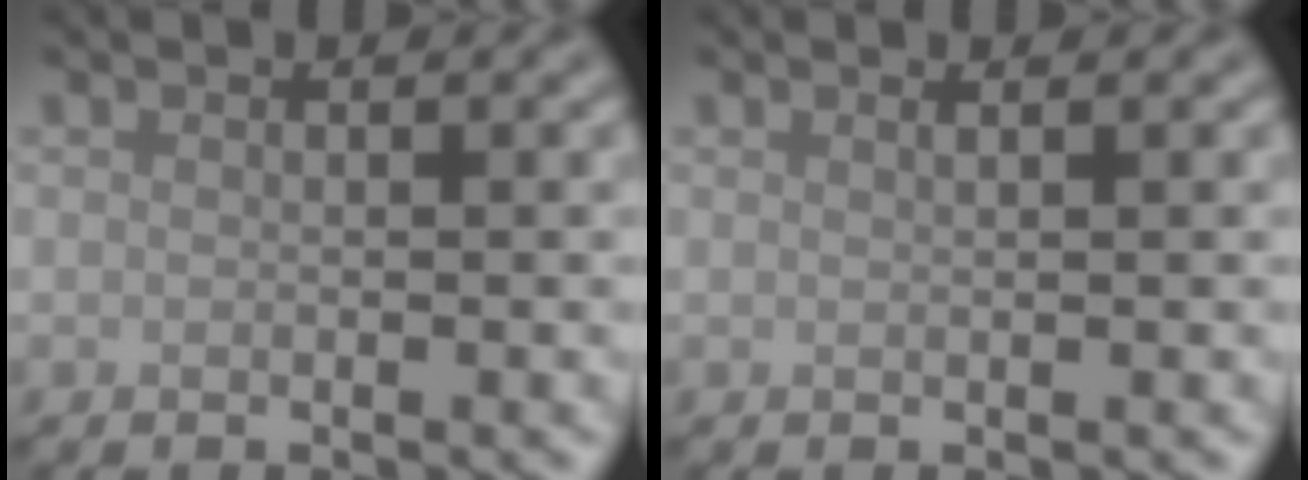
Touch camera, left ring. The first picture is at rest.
{"total": 0.8, "force": [0.5, 0.3, 0.5], "torque": [-0.001, -0.001, 0.003]}